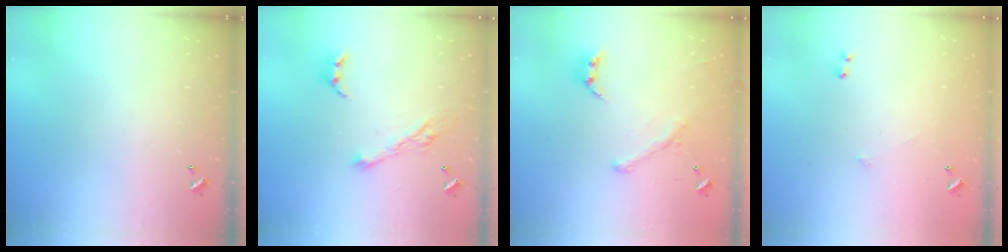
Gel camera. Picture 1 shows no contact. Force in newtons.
{"total": 9.2, "press": 9.1, "slide": 1.1}
{"total": 2.0, "press": 1.5, "slide": 1.2}
{"total": 6.1, "press": 6.1, "slide": 0.7}